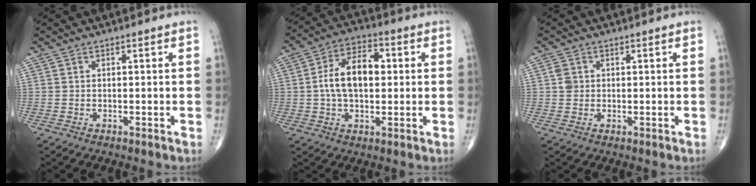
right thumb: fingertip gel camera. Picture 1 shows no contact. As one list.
[{"total": 11.5, "force": [0.8, 6.7, 9.3], "torque": [-0.158, 0.021, 0.008]}, {"total": 2.0, "force": [0.3, 1.8, 0.9], "torque": [-0.009, 0.002, 0.006]}]